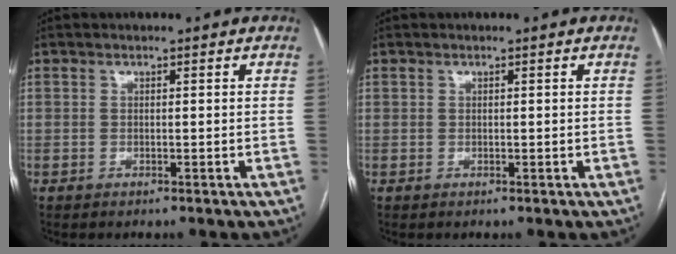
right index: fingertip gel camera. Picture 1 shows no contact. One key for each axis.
{"total": 0.0}